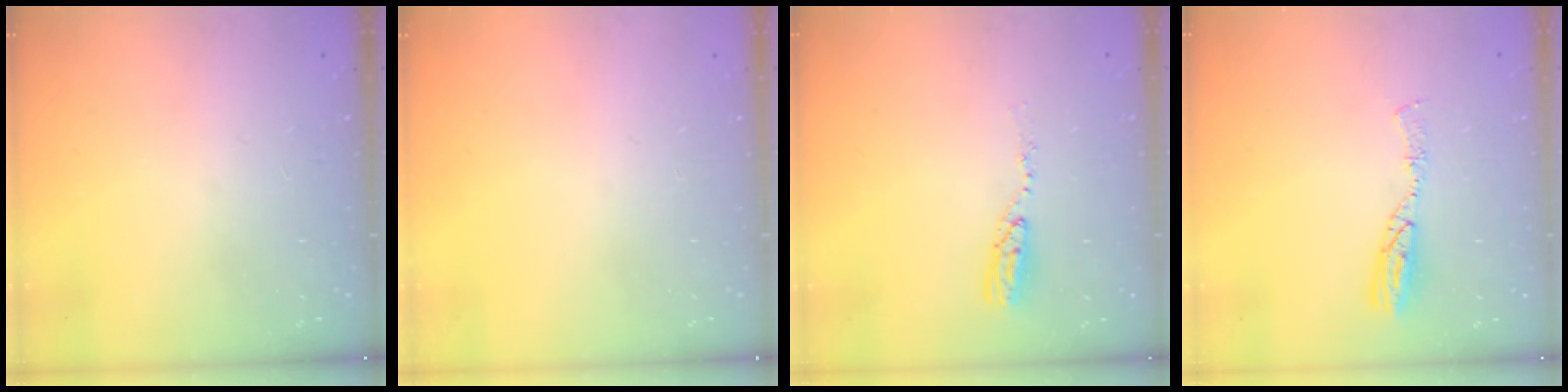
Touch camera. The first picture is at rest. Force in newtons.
{"total": 0.0}
{"total": 5.1, "press": 5.1, "slide": 0.3}
{"total": 6.6, "press": 6.5, "slide": 0.7}